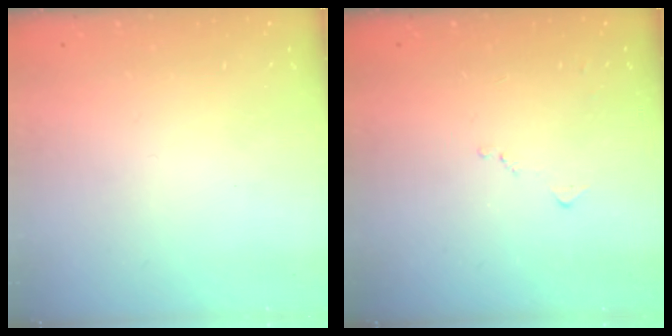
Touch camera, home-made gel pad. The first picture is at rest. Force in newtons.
{"total": 6.1, "press": 6.0, "slide": 0.8}